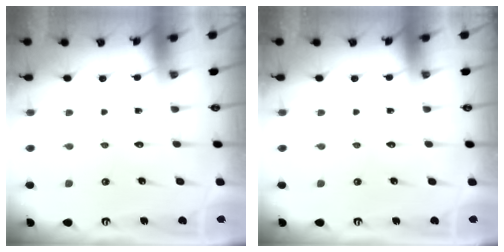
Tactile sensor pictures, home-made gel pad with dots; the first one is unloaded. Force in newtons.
{"total": 0.0}